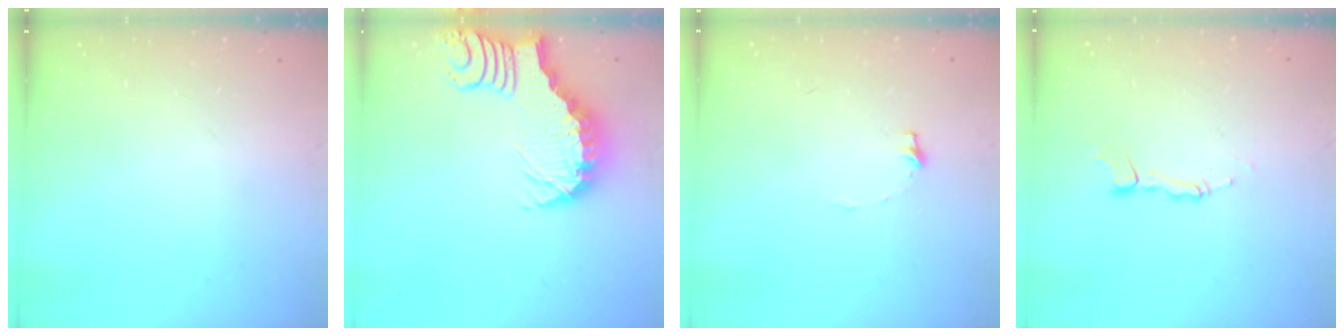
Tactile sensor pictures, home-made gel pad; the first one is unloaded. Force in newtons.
{"total": 3.1, "press": 3.0, "slide": 0.5}
{"total": 5.5, "press": 5.5, "slide": 0.5}
{"total": 4.5, "press": 4.5, "slide": 0.2}